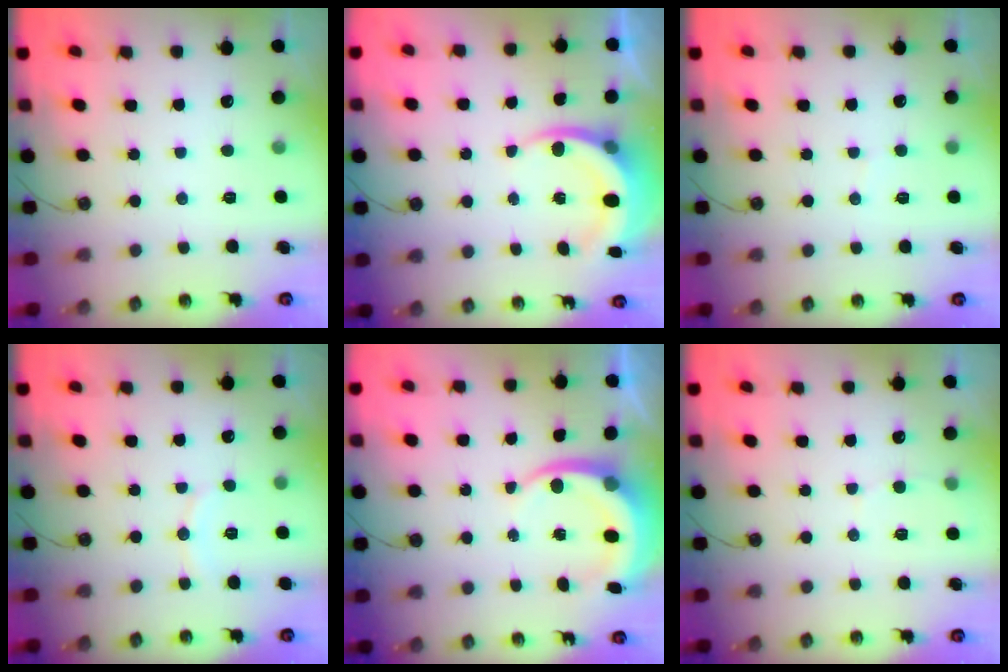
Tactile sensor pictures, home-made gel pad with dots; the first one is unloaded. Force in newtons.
{"total": 7.0, "press": 6.9, "slide": 1.4}
{"total": 3.0, "press": 3.0, "slide": 0.2}
{"total": 5.7, "press": 5.7, "slide": 0.3}
{"total": 7.7, "press": 7.5, "slide": 1.8}
{"total": 4.1, "press": 4.1, "slide": 0.4}